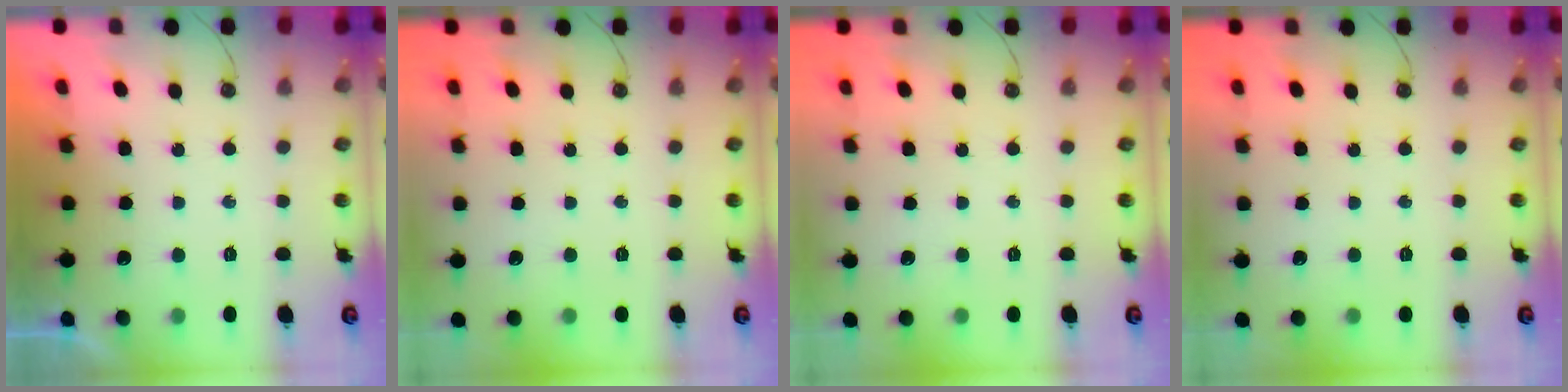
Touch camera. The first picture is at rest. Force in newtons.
{"total": 0.0}
{"total": 0.0}
{"total": 0.0}